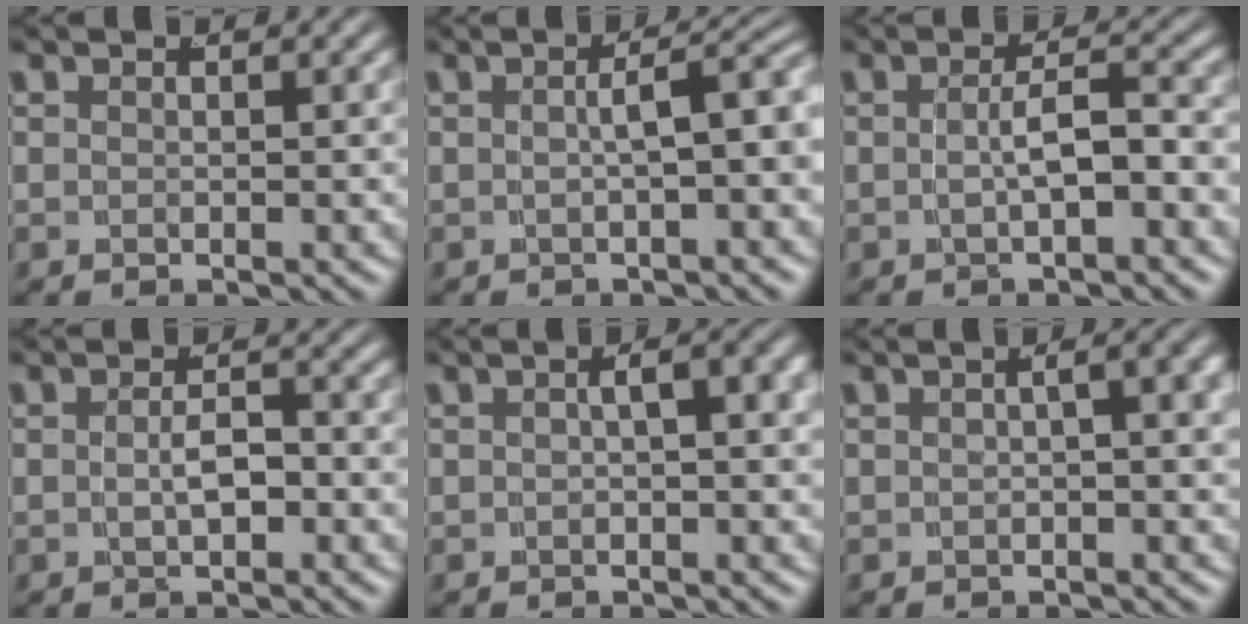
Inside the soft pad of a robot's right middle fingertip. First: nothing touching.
{"total": 4.5, "force": [-0.7, 1.1, 4.3], "torque": [-0.042, 0.010, -0.007]}
{"total": 2.8, "force": [-1.3, 0.3, 2.4], "torque": [-0.036, 0.000, -0.019]}
{"total": 2.1, "force": [-0.8, 0.5, 1.8], "torque": [-0.033, -0.007, -0.007]}
{"total": 2.8, "force": [0.2, 0.6, 2.7], "torque": [-0.024, 0.011, 0.003]}
{"total": 3.0, "force": [0.2, 0.5, 2.9], "torque": [-0.020, 0.016, 0.003]}